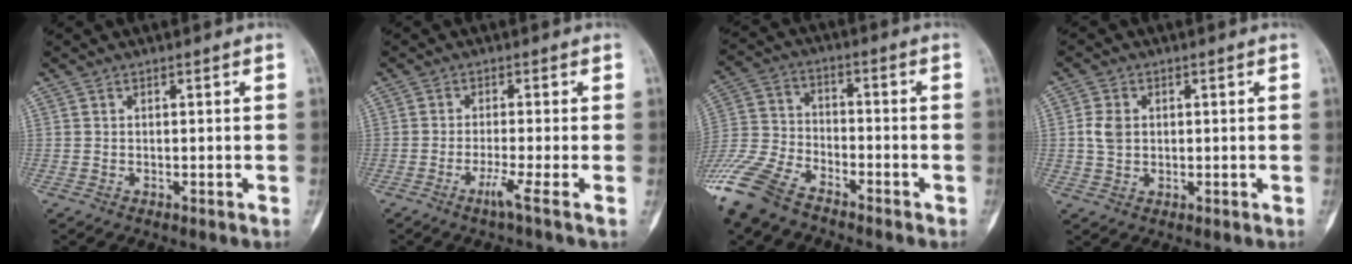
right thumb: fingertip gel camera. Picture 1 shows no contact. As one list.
[{"total": 3.5, "force": [-1.9, -1.1, 2.7], "torque": [-0.061, -0.005, -0.044]}, {"total": 16.1, "force": [-11.7, 7.5, 8.2], "torque": [-0.185, 0.024, -0.228]}, {"total": 4.0, "force": [0.3, 3.1, 2.5], "torque": [-0.041, 0.003, 0.002]}]